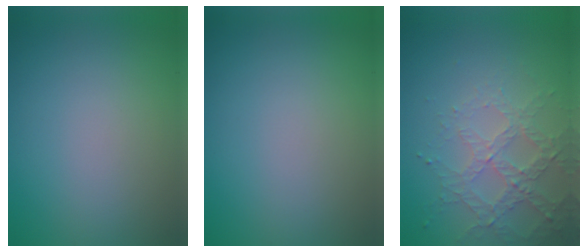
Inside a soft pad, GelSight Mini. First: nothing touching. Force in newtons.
{"total": 0.0}
{"total": 3.1, "press": 3.1, "slide": 0.6}